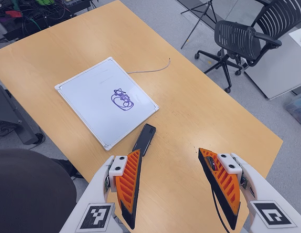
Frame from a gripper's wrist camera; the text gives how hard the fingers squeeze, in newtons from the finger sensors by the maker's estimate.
{"total": 0.0}